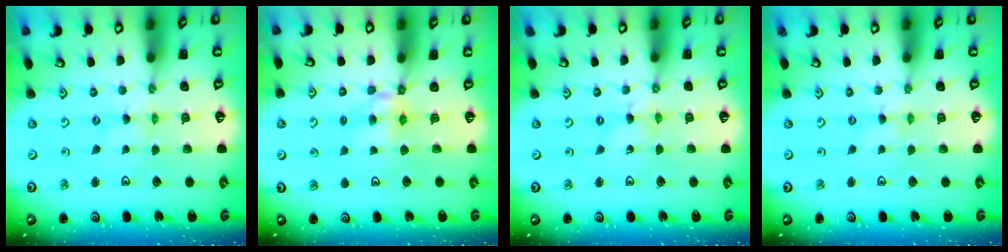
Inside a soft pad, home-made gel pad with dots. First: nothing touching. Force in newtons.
{"total": 5.7, "press": 5.7, "slide": 0.1}
{"total": 0.9, "press": 0.9, "slide": 0.2}
{"total": 0.0}